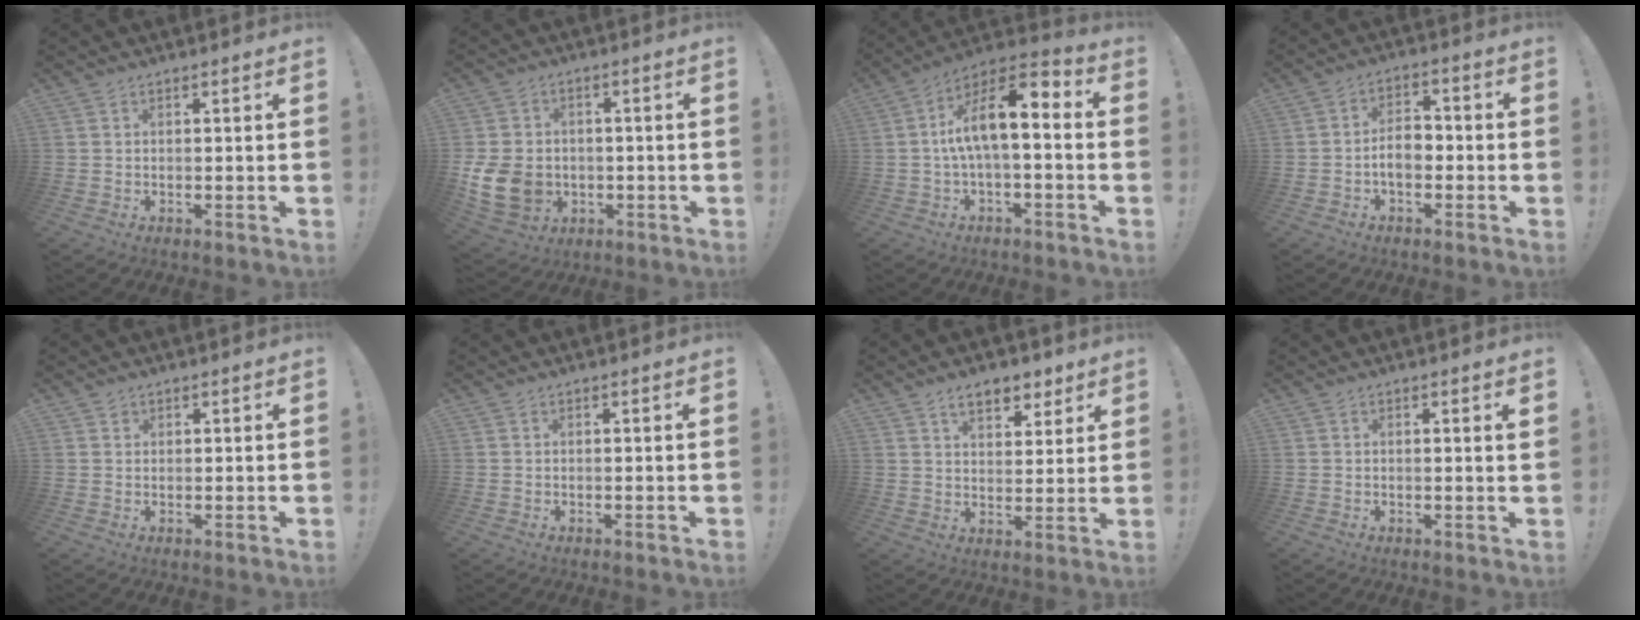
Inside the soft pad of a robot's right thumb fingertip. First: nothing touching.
{"total": 12.2, "force": [-1.9, 10.2, 6.5], "torque": [-0.122, 0.012, -0.031]}
{"total": 13.3, "force": [1.7, 4.8, 12.3], "torque": [-0.211, -0.001, 0.028]}
{"total": 6.7, "force": [-1.7, 4.3, 4.9], "torque": [-0.083, 0.012, -0.032]}
{"total": 1.1, "force": [1.0, 0.6, 0.1], "torque": [-0.001, -0.003, 0.019]}
{"total": 0.0}
{"total": 8.4, "force": [5.6, 4.6, 4.3], "torque": [-0.060, -0.025, 0.102]}
{"total": 1.2, "force": [0.7, -0.3, 1.0], "torque": [-0.011, -0.004, 0.008]}